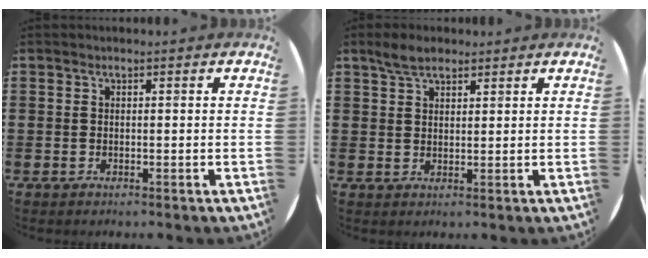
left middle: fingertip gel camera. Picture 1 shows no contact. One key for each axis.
{"total": 3.5, "fx": 2.9, "fy": 1.4, "fz": 1.4, "tx": -0.023, "ty": 0.003, "tz": 0.053}